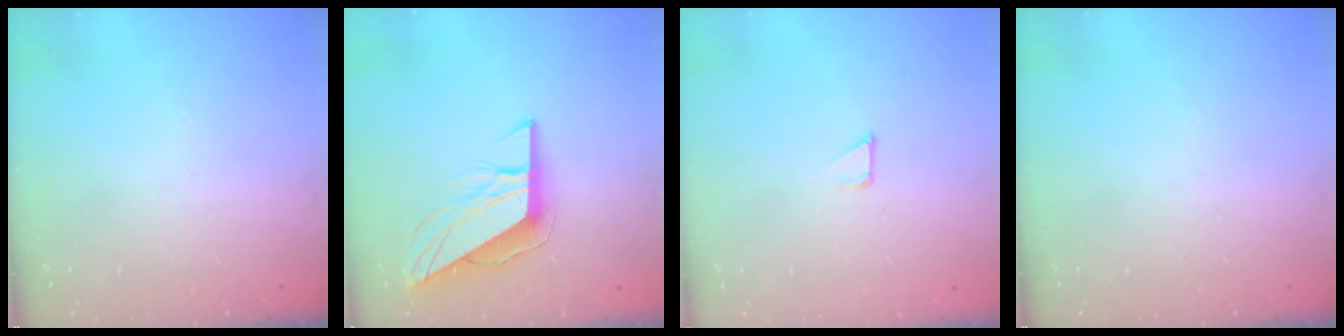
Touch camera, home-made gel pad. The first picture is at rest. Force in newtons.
{"total": 9.9, "press": 9.9, "slide": 0.4}
{"total": 1.7, "press": 1.7, "slide": 0.0}
{"total": 0.0}